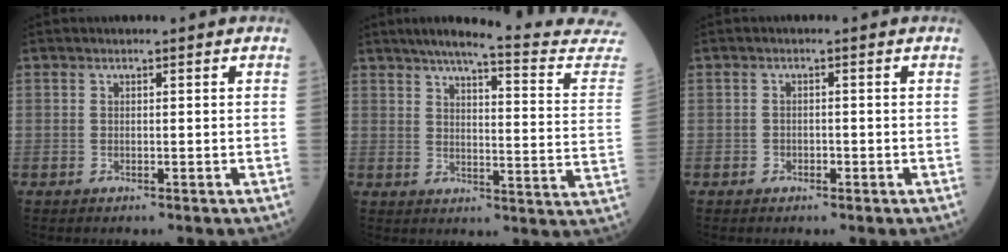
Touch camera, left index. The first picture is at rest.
{"total": 19.6, "force": [18.2, 0.5, 7.1], "torque": [-0.086, -0.080, 0.203]}
{"total": 1.0, "force": [-0.5, 0.7, 0.4], "torque": [-0.007, 0.003, -0.010]}